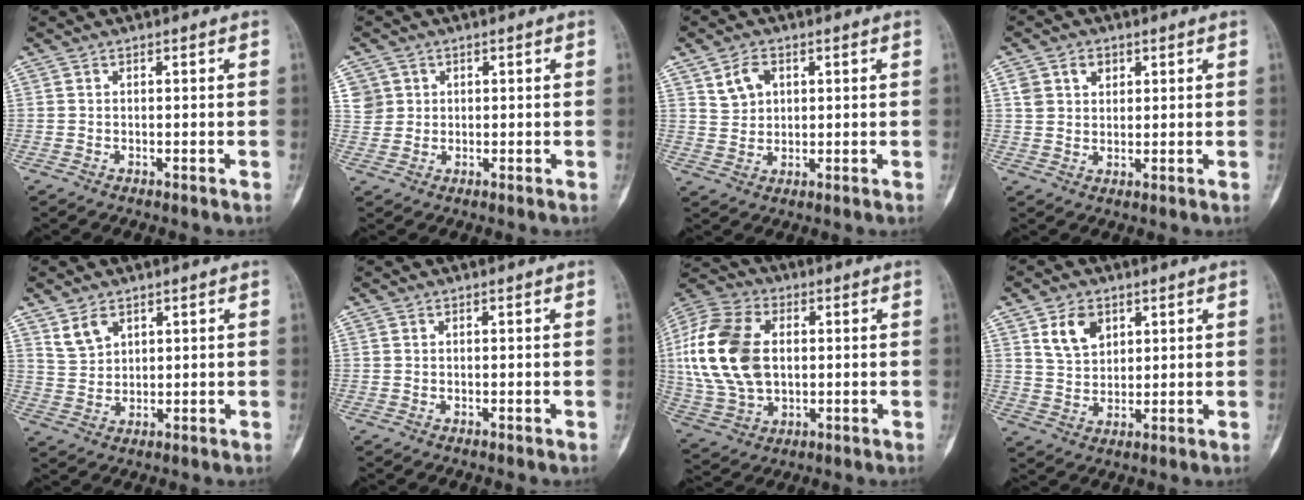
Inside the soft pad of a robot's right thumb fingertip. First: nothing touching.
{"total": 3.6, "force": [1.5, 3.3, 0.1], "torque": [0.024, -0.006, 0.026]}
{"total": 5.1, "force": [2.3, 3.6, 2.6], "torque": [-0.030, -0.008, 0.048]}
{"total": 5.1, "force": [2.4, 3.8, 2.4], "torque": [-0.020, -0.009, 0.046]}
{"total": 4.8, "force": [3.1, 2.9, 2.3], "torque": [-0.030, -0.015, 0.070]}
{"total": 0.0}
{"total": 20.0, "force": [2.4, 13.3, 14.8], "torque": [-0.302, 0.005, 0.048]}
{"total": 7.1, "force": [3.5, 4.8, 3.9], "torque": [-0.048, -0.019, 0.069]}